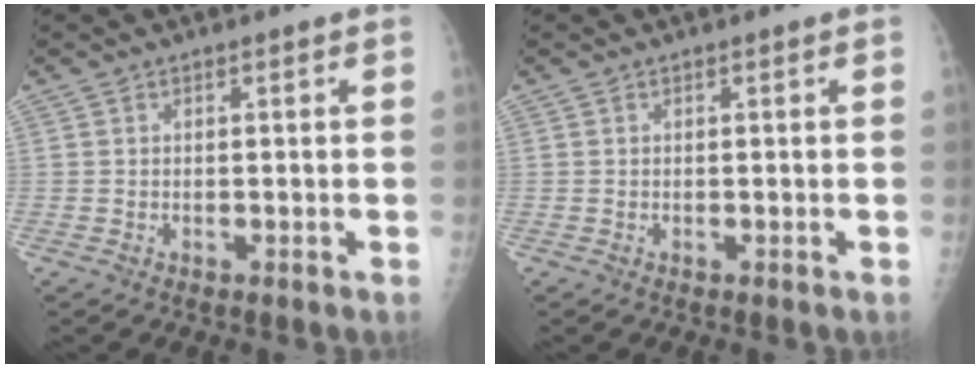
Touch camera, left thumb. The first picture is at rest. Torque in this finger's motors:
{"motor_torque": [-0.09, 0.09, 0.00, 0.00, 0.00]}